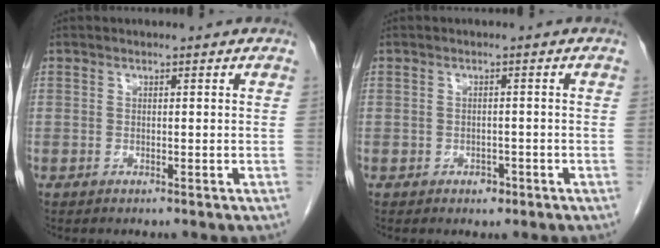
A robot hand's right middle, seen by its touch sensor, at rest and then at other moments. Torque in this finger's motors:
{"motor_torque": [0.07, -0.02, 0.00, 0.00]}